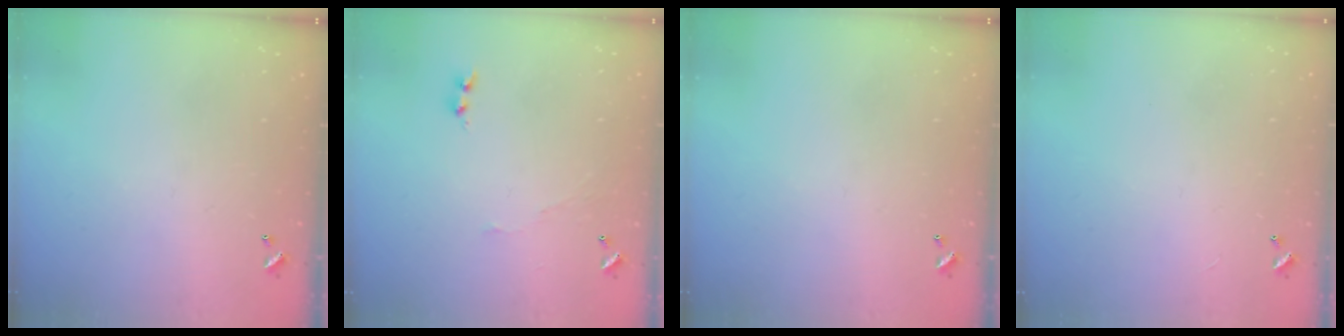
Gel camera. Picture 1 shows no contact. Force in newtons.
{"total": 3.8, "press": 3.7, "slide": 0.6}
{"total": 0.0}
{"total": 2.8, "press": 2.8, "slide": 0.3}